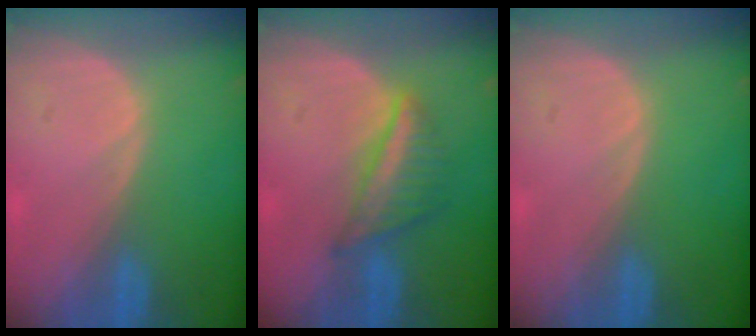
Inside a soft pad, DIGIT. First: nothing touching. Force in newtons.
{"total": 5.4, "press": 5.4, "slide": 0.6}
{"total": 0.0}